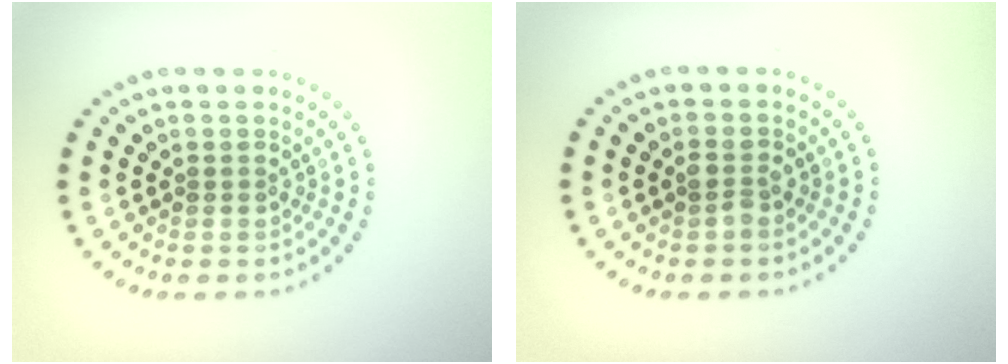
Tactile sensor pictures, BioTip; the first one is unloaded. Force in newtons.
{"total": 0.9, "press": 0.9, "slide": 0.2}